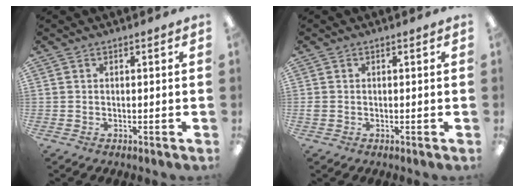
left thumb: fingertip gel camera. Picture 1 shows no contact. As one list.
[{"total": 0.9, "force": [-0.1, 0.7, 0.5], "torque": [-0.010, 0.003, -0.004]}]